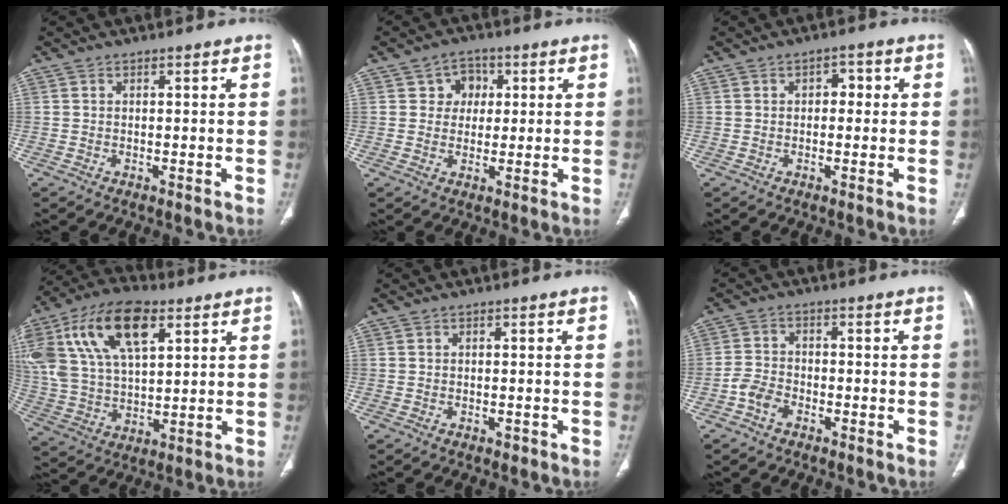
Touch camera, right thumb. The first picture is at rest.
{"total": 5.0, "force": [1.4, 4.4, 1.8], "torque": [0.006, 0.002, 0.016]}
{"total": 2.6, "force": [0.4, 1.8, 1.9], "torque": [-0.009, 0.007, -0.001]}
{"total": 22.3, "force": [8.9, 11.7, 16.7], "torque": [-0.333, 0.005, 0.165]}
{"total": 0.7, "force": [-0.4, 0.5, 0.3], "torque": [-0.003, 0.000, -0.004]}
{"total": 4.0, "force": [-2.3, 2.6, 2.1], "torque": [-0.036, 0.017, -0.047]}